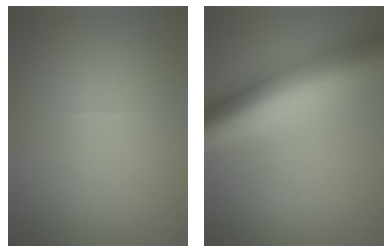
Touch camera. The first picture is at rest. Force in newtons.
{"total": 11.4, "press": 11.4, "slide": 0.2}